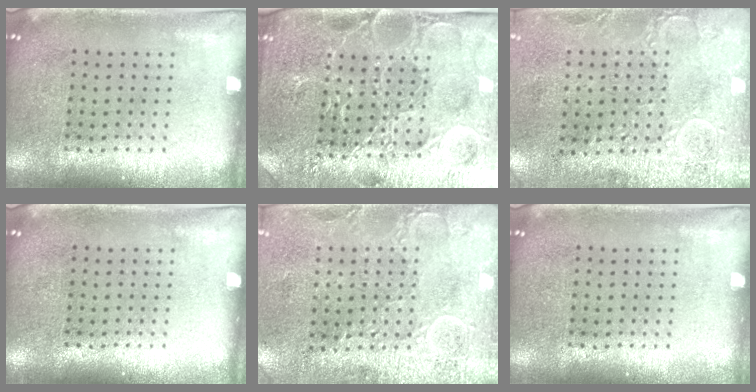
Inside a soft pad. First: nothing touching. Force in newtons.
{"total": 4.8, "press": 4.5, "slide": 1.7}
{"total": 2.9, "press": 2.3, "slide": 1.8}
{"total": 0.0}
{"total": 2.9, "press": 2.6, "slide": 1.2}
{"total": 0.0}